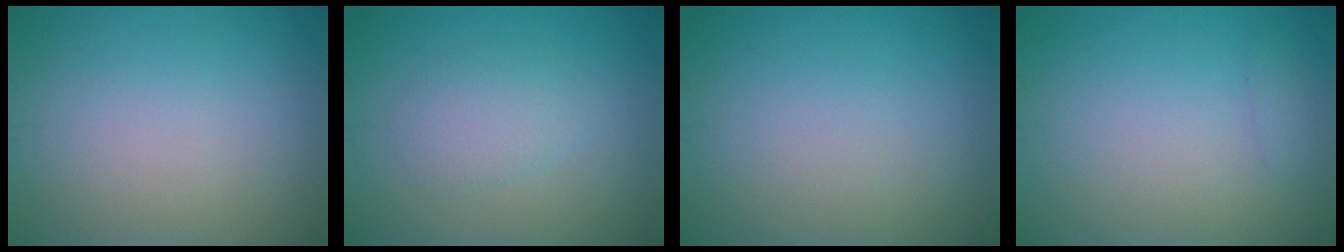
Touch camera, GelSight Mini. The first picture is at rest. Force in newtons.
{"total": 2.2, "press": 2.2, "slide": 0.1}
{"total": 0.0}
{"total": 0.8, "press": 0.8, "slide": 0.0}